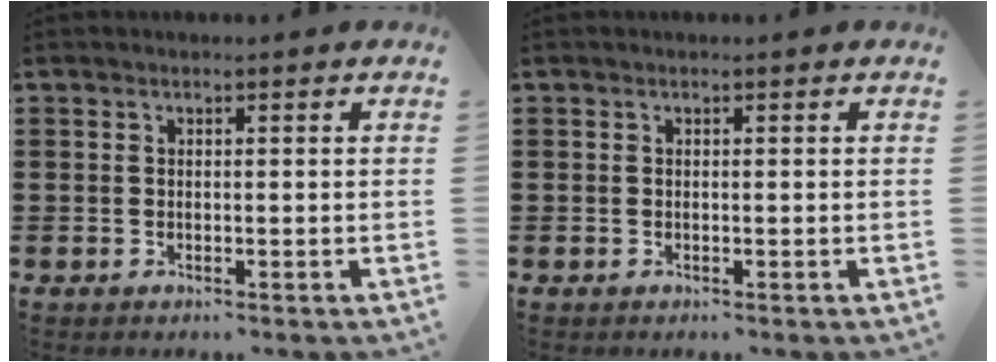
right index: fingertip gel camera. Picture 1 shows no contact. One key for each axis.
{"total": 0.0}